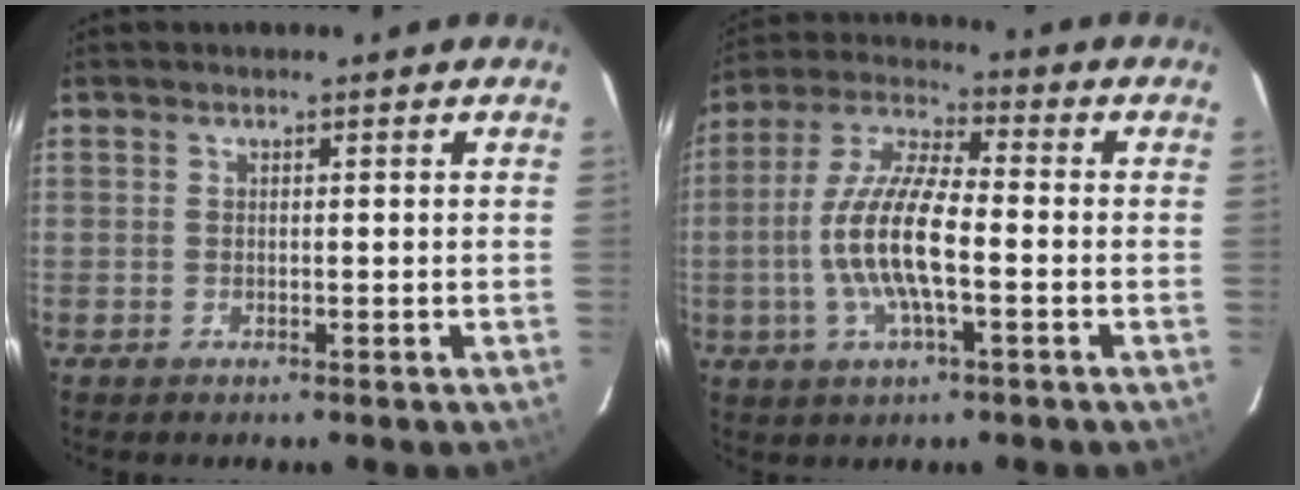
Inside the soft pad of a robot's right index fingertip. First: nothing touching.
{"total": 13.2, "force": [-2.6, 3.5, 12.5], "torque": [-0.256, 0.003, -0.054]}